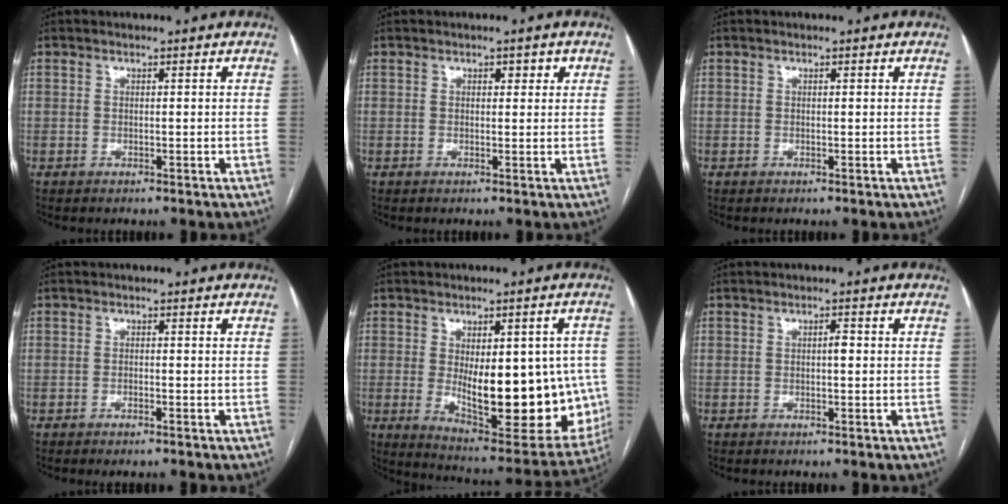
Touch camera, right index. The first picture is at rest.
{"total": 1.7, "force": [0.8, 1.0, 1.1], "torque": [-0.009, 0.004, 0.009]}
{"total": 0.0}
{"total": 1.0, "force": [-0.8, 0.0, 0.6], "torque": [-0.013, -0.001, -0.012]}
{"total": 21.0, "force": [-1.9, 8.0, 19.4], "torque": [-0.222, -0.001, 0.003]}
{"total": 1.1, "force": [0.0, 0.3, 1.0], "torque": [-0.014, 0.003, 0.000]}